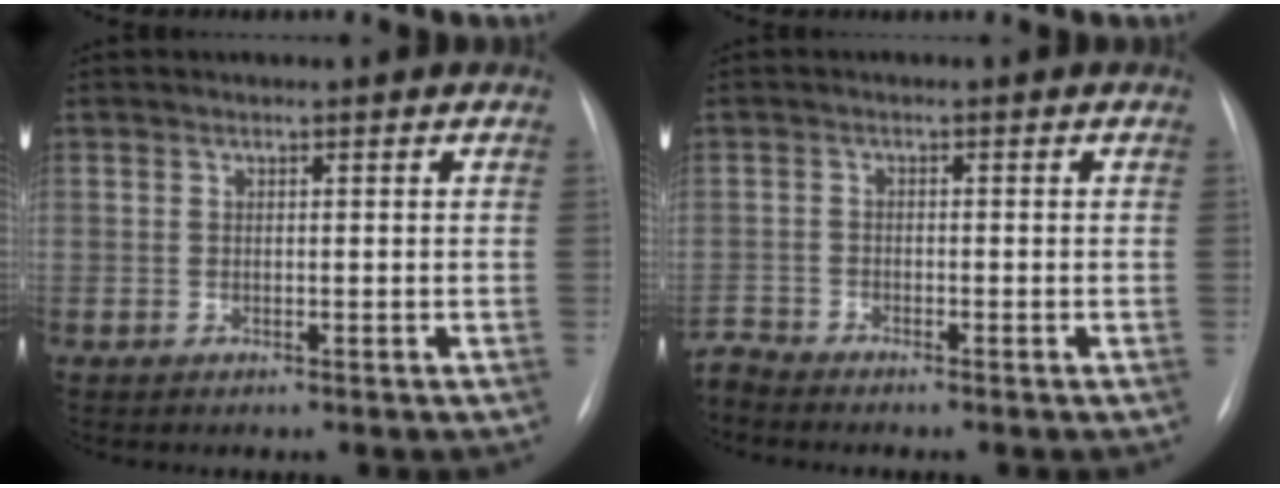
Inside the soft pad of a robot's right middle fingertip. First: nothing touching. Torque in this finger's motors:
{"motor_torque": [0.49, -1.65, 1.01, 0.21]}